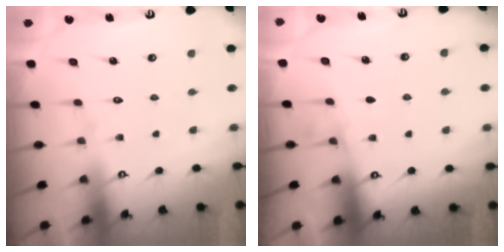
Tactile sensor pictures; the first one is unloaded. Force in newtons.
{"total": 2.6, "press": 2.5, "slide": 0.4}